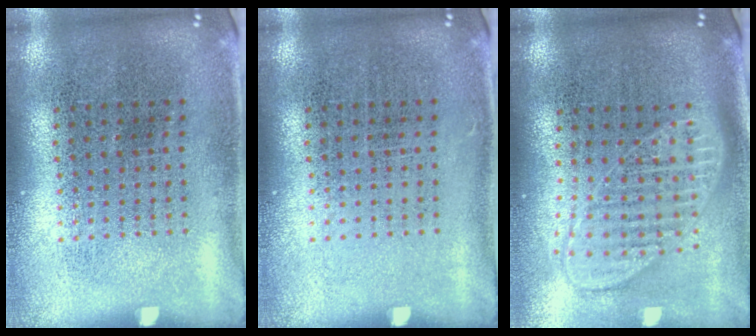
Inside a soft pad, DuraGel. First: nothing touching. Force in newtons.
{"total": 0.0}
{"total": 1.9, "press": 1.6, "slide": 1.1}